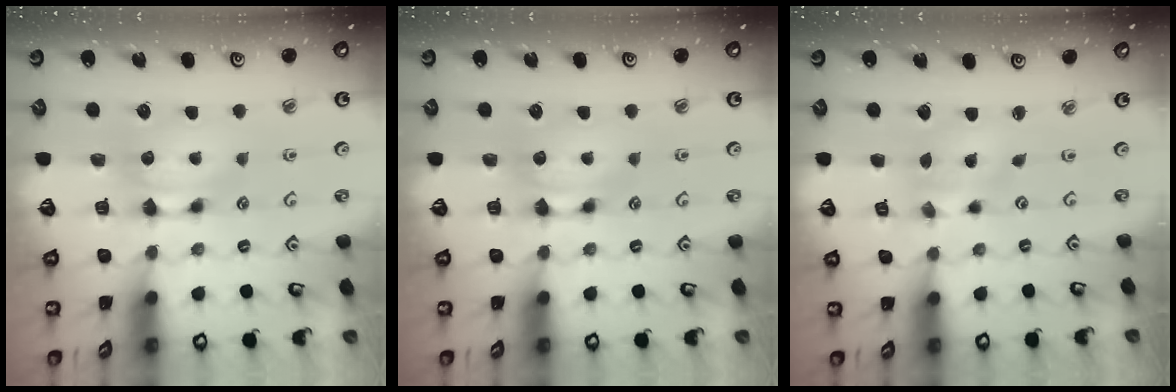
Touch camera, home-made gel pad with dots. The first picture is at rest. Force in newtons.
{"total": 0.0}
{"total": 1.8, "press": 1.6, "slide": 0.9}